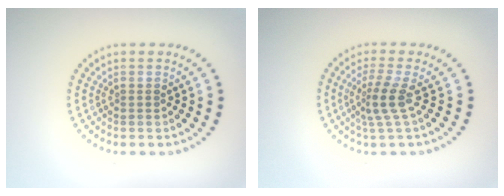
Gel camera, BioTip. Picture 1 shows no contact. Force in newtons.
{"total": 2.5, "press": 1.8, "slide": 1.8}